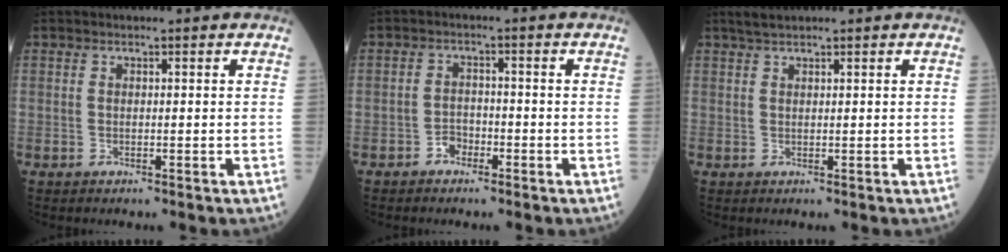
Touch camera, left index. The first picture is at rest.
{"total": 2.1, "force": [-1.5, 1.3, 0.7], "torque": [-0.010, 0.005, -0.030]}
{"total": 2.0, "force": [1.8, 0.2, 0.9], "torque": [-0.021, 0.012, 0.035]}